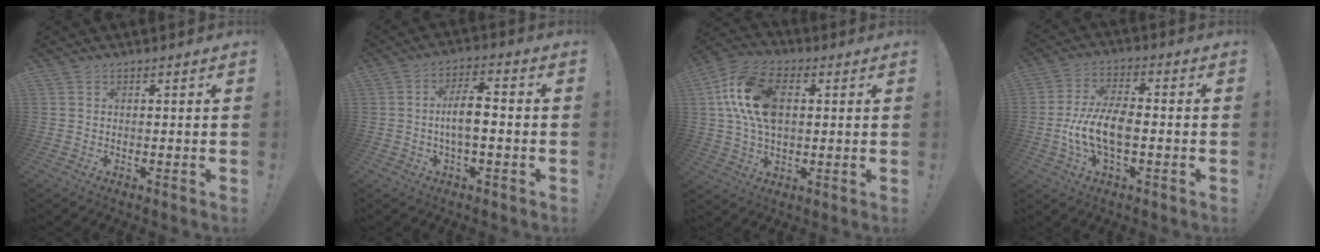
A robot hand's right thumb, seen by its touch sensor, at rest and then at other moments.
{"total": 8.4, "force": [-1.0, 3.0, 7.8], "torque": [-0.141, 0.008, -0.023]}
{"total": 17.2, "force": [3.3, 11.2, 12.7], "torque": [-0.240, 0.014, 0.066]}
{"total": 12.1, "force": [-2.4, 5.6, 10.5], "torque": [-0.219, 0.003, -0.041]}